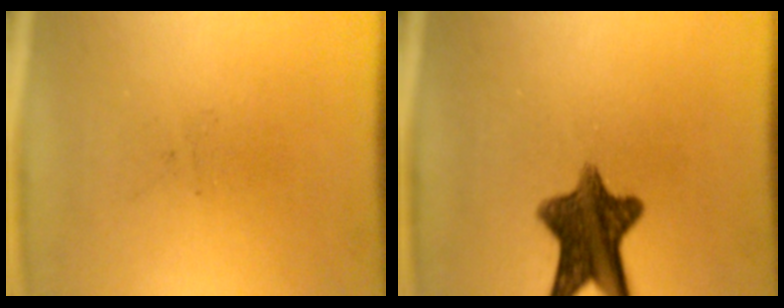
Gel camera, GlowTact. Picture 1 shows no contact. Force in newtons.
{"total": 10.4}